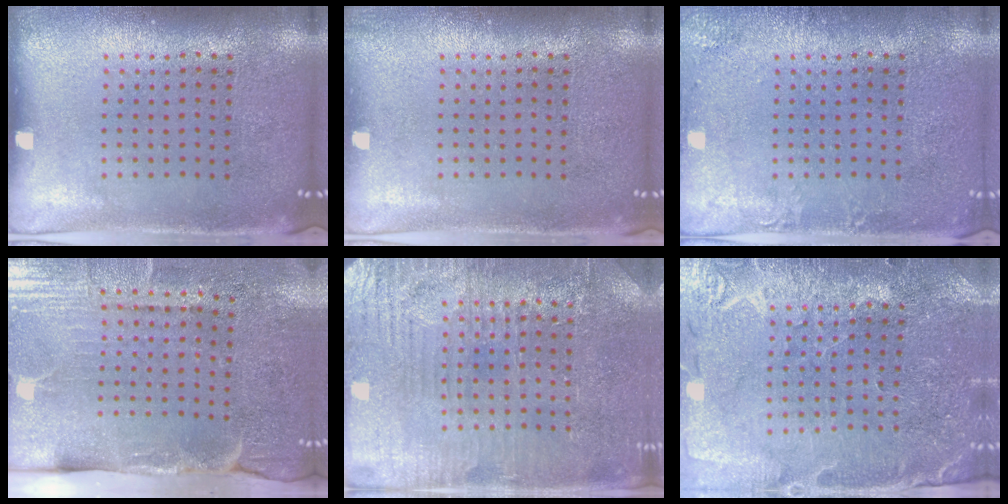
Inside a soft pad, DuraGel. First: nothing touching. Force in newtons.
{"total": 0.5, "press": 0.5, "slide": 0.1}
{"total": 1.6, "press": 1.6, "slide": 0.1}
{"total": 4.3, "press": 3.7, "slide": 2.2}
{"total": 3.4, "press": 3.4, "slide": 0.5}
{"total": 1.0, "press": 1.0, "slide": 0.2}